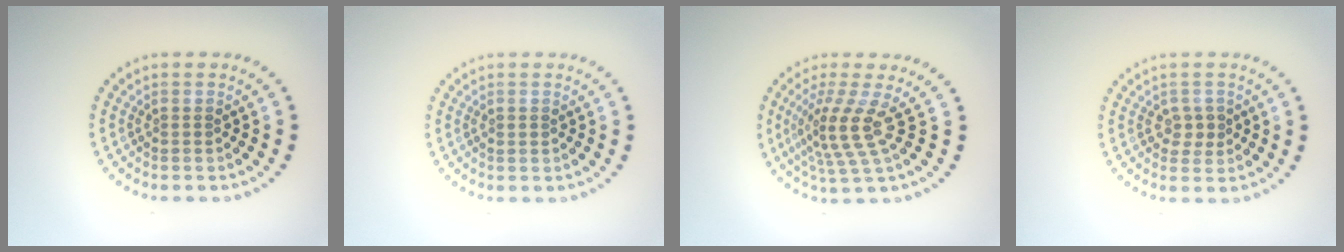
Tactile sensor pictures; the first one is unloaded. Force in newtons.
{"total": 0.8, "press": 0.8, "slide": 0.2}
{"total": 3.9, "press": 2.7, "slide": 2.8}
{"total": 1.8, "press": 1.7, "slide": 0.5}